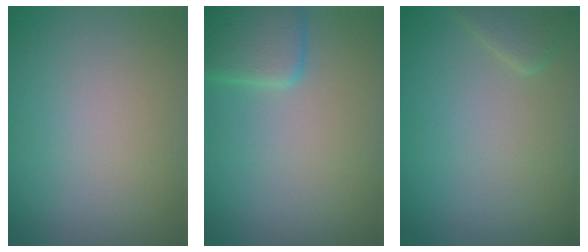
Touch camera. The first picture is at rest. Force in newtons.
{"total": 3.3, "press": 3.3, "slide": 0.2}
{"total": 0.9, "press": 0.9, "slide": 0.1}